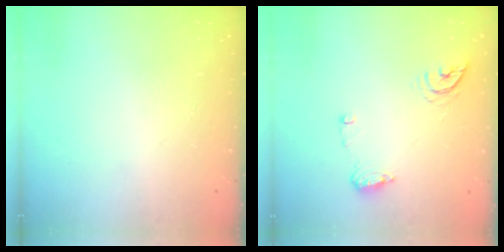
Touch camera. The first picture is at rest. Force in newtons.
{"total": 7.8, "press": 7.8, "slide": 0.1}